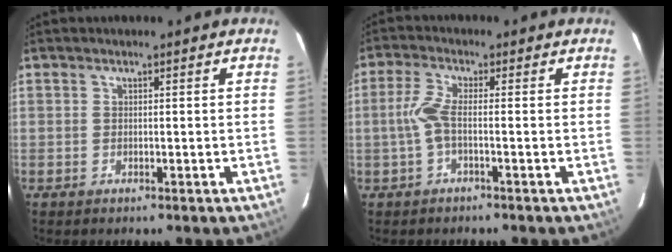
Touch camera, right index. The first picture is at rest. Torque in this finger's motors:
{"motor_torque": [0.51, -0.13, 0.29, 0.09]}